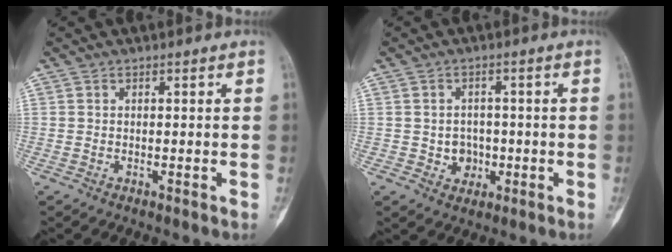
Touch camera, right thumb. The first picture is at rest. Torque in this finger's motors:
{"motor_torque": [0.13, 0.11, 0.07, -0.40, -0.03]}